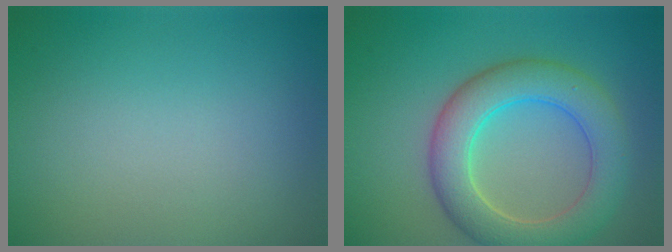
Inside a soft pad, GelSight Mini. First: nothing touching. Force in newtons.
{"total": 6.6, "press": 6.6, "slide": 0.2}